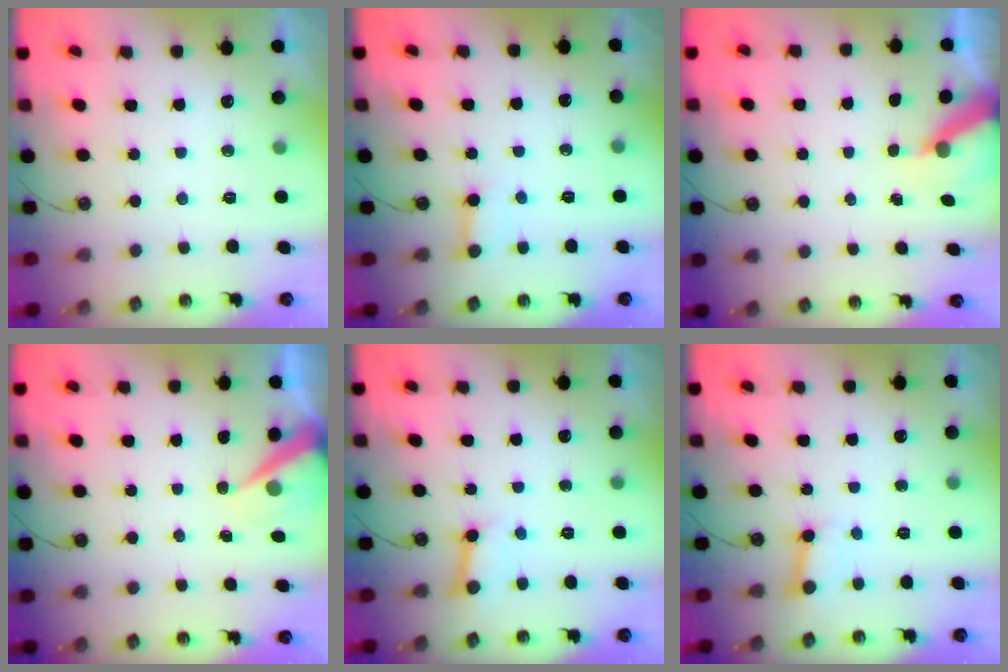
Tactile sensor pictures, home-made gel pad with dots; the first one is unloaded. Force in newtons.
{"total": 3.0, "press": 3.0, "slide": 0.5}
{"total": 6.5, "press": 6.4, "slide": 0.7}
{"total": 7.5, "press": 7.5, "slide": 0.3}
{"total": 3.6, "press": 3.6, "slide": 0.6}
{"total": 3.5, "press": 3.4, "slide": 0.3}